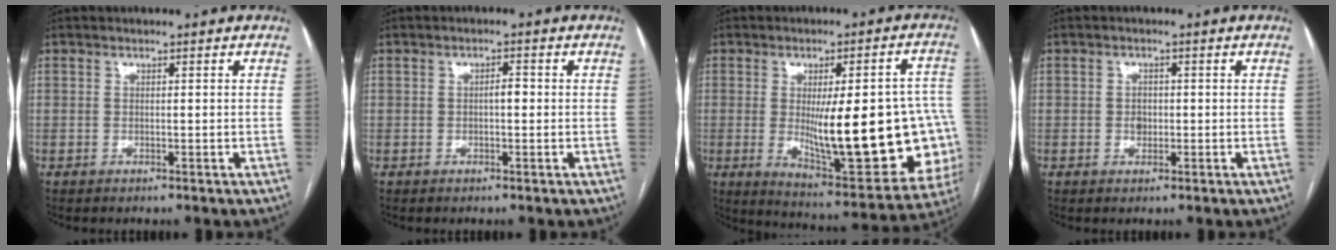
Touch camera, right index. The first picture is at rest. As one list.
[{"total": 1.5, "force": [-0.1, 0.5, 1.4], "torque": [-0.022, 0.004, -0.003]}, {"total": 24.9, "force": [-2.6, 6.3, 24.0], "torque": [-0.255, 0.005, -0.009]}, {"total": 1.8, "force": [-0.1, 1.4, 1.1], "torque": [-0.016, 0.003, 0.000]}]